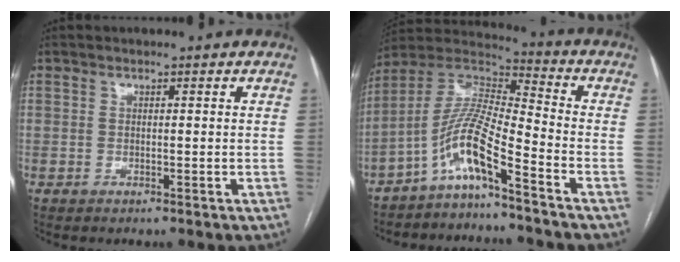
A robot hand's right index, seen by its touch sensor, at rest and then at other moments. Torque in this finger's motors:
{"motor_torque": [0.75, -0.67, 0.75, 0.18]}